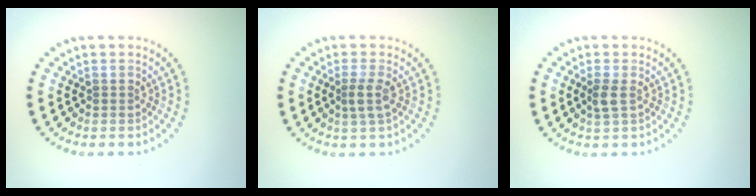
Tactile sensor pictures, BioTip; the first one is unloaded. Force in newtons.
{"total": 1.7, "press": 1.4, "slide": 1.0}
{"total": 1.3, "press": 1.2, "slide": 0.4}